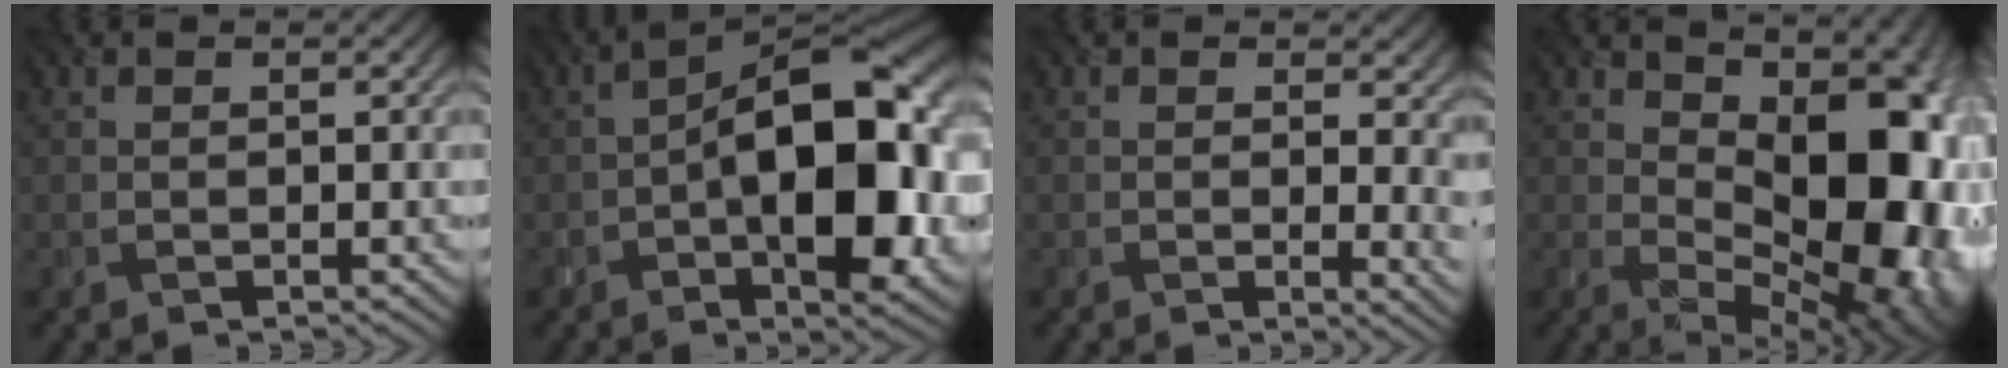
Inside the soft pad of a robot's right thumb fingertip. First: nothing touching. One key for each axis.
{"total": 16.1, "fx": -2.6, "fy": 7.9, "fz": 13.7, "tx": -0.187, "ty": -0.001, "tz": -0.049}
{"total": 5.2, "fx": 1.2, "fy": 2.1, "fz": 4.6, "tx": -0.052, "ty": -0.006, "tz": 0.022}
{"total": 18.0, "fx": 3.0, "fy": 9.5, "fz": 14.9, "tx": -0.158, "ty": 0.008, "tz": 0.065}